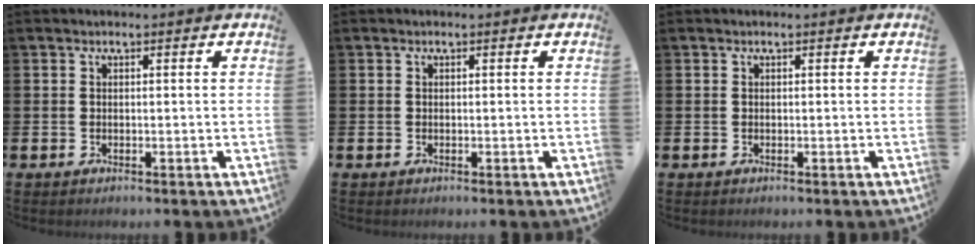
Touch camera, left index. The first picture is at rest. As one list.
[{"total": 0.0}, {"total": 0.0}]